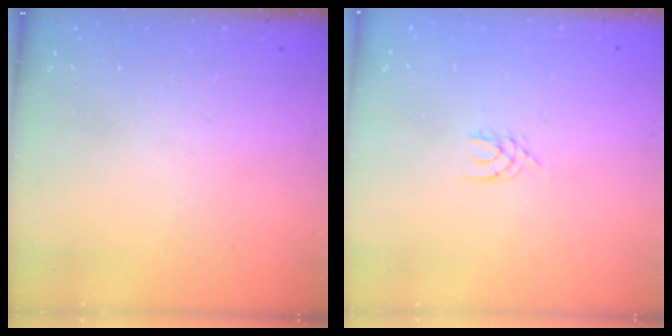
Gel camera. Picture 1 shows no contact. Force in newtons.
{"total": 2.9, "press": 2.9, "slide": 0.4}